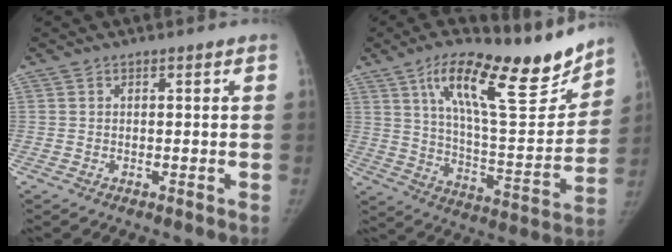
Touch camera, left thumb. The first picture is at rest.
{"total": 23.7, "force": [16.1, 6.6, 16.1], "torque": [-0.214, -0.072, 0.269]}